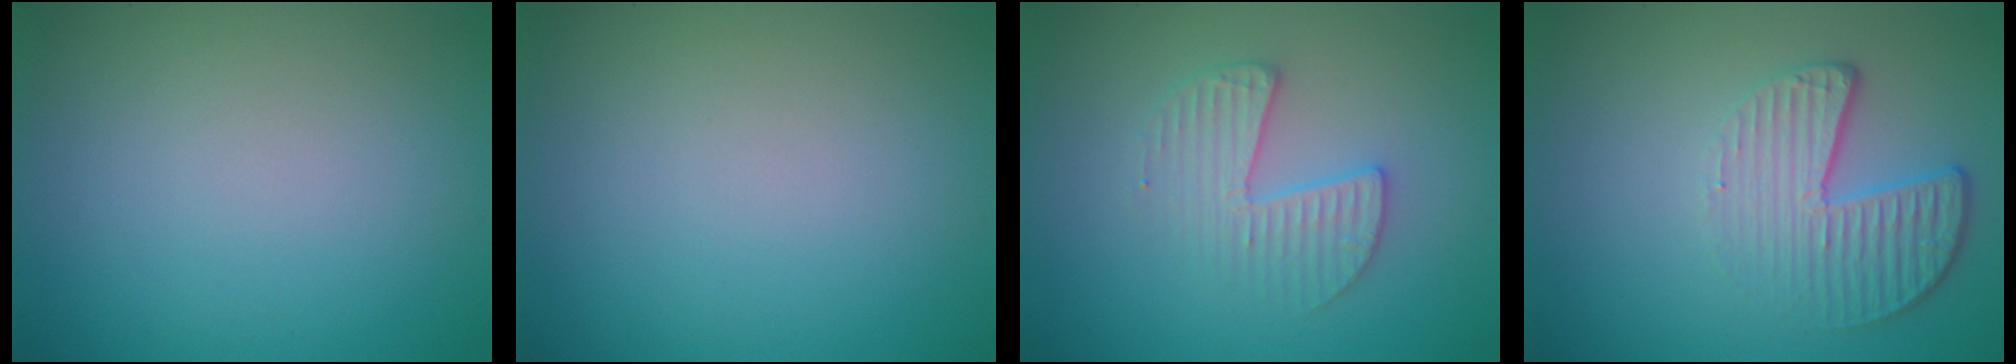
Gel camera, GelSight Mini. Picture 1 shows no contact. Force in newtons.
{"total": 0.0}
{"total": 3.1, "press": 3.0, "slide": 0.5}
{"total": 4.4, "press": 3.1, "slide": 3.1}